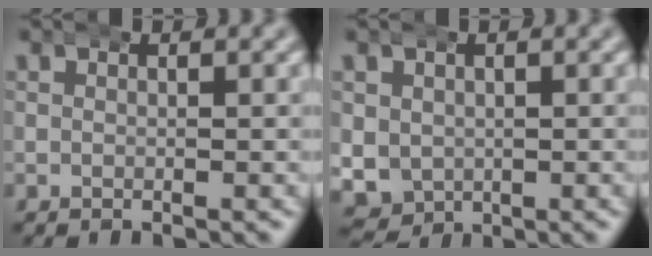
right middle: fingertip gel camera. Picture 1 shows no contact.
{"total": 7.9, "force": [-1.7, 7.2, 2.8], "torque": [-0.096, -0.042, -0.020]}